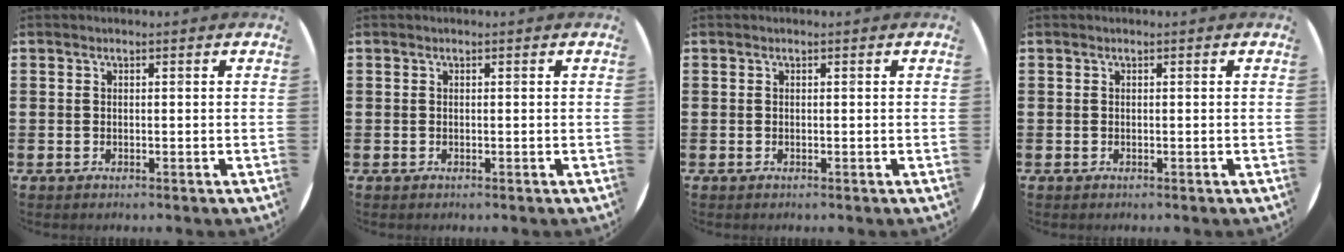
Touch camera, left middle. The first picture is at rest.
{"total": 0.0}
{"total": 0.0}
{"total": 0.0}